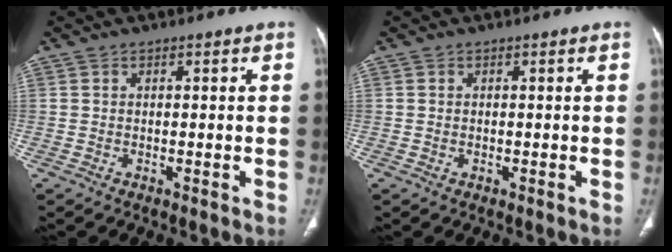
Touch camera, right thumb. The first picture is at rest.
{"total": 0.0}